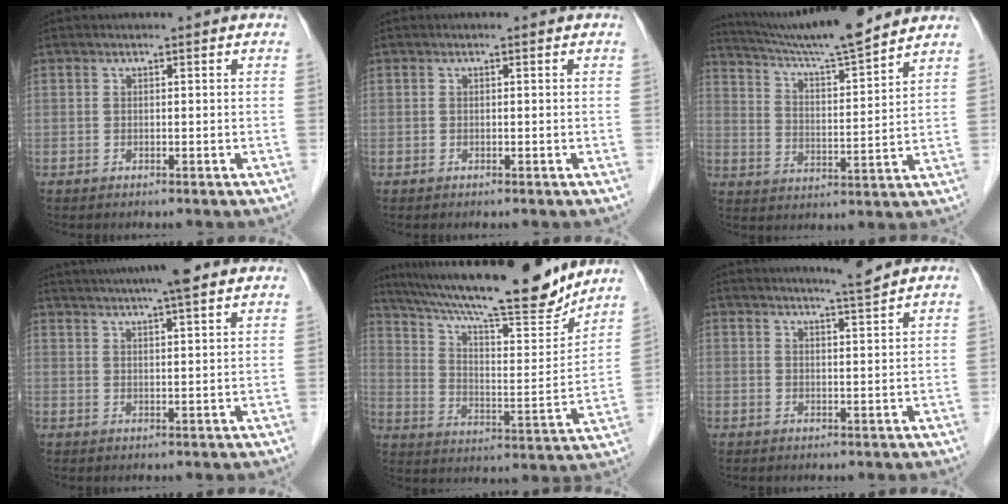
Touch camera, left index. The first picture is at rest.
{"total": 0.0}
{"total": 15.0, "force": [13.7, -0.3, 6.1], "torque": [-0.111, 0.007, 0.220]}
{"total": 13.4, "force": [11.5, 0.8, 6.9], "torque": [-0.118, 0.031, 0.159]}
{"total": 23.3, "force": [20.2, 2.7, 11.3], "torque": [-0.198, -0.009, 0.304]}
{"total": 2.7, "force": [2.4, -1.1, 0.5], "torque": [-0.016, -0.015, 0.045]}